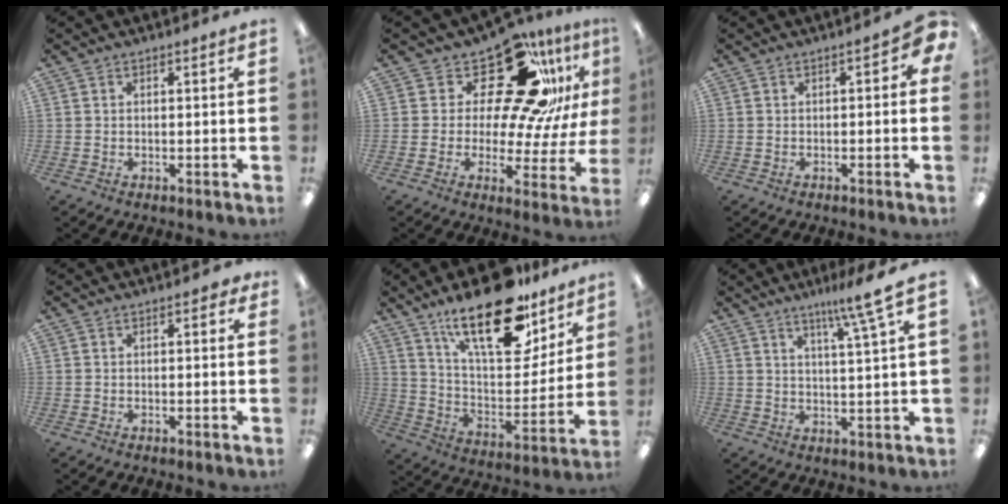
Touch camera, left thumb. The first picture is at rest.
{"total": 21.1, "force": [13.5, 9.6, 13.1], "torque": [-0.198, -0.090, 0.229]}
{"total": 2.7, "force": [-0.3, 1.7, 2.1], "torque": [-0.031, 0.005, -0.006]}
{"total": 0.7, "force": [0.0, 0.6, 0.3], "torque": [-0.009, 0.002, -0.001]}
{"total": 24.3, "force": [16.6, 9.6, 14.9], "torque": [-0.231, -0.101, 0.281]}
{"total": 8.0, "force": [5.7, -0.6, 5.6], "torque": [-0.092, -0.033, 0.088]}